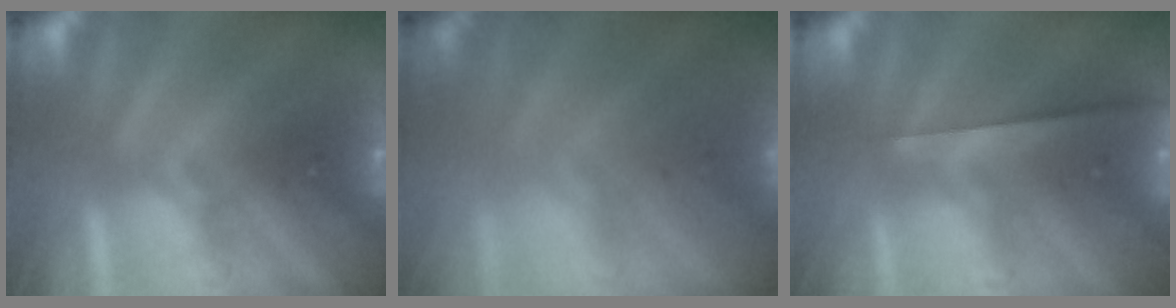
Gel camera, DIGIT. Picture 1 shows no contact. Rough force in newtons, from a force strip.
{"total": 3.5}
{"total": 2.3}